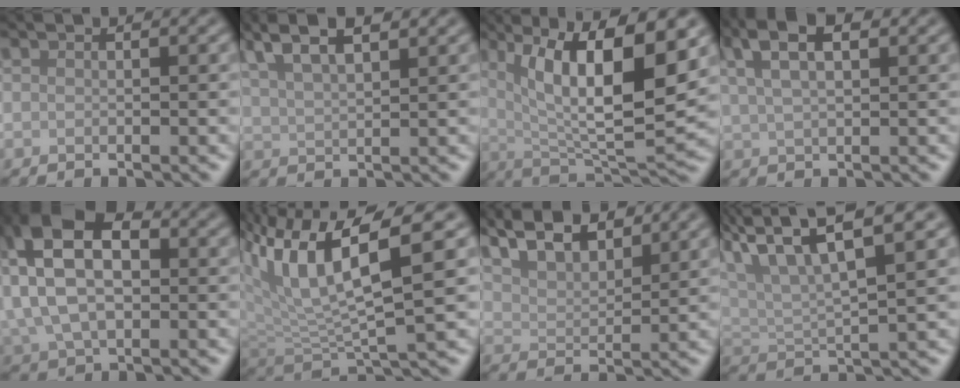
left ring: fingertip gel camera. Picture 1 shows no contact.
{"total": 6.5, "force": [4.4, 2.3, 4.3], "torque": [-0.079, 0.030, 0.059]}
{"total": 11.7, "force": [3.9, 3.3, 10.5], "torque": [-0.162, -0.007, 0.072]}
{"total": 5.5, "force": [2.9, 2.3, 4.0], "torque": [-0.075, 0.016, 0.049]}
{"total": 11.2, "force": [2.5, 6.9, 8.4], "torque": [-0.173, 0.021, 0.039]}
{"total": 8.9, "force": [3.7, 2.6, 7.6], "torque": [-0.150, 0.002, 0.071]}
{"total": 7.1, "force": [5.7, 2.5, 3.5], "torque": [-0.068, 0.018, 0.077]}
{"total": 6.8, "force": [4.0, 1.6, 5.3], "torque": [-0.096, 0.016, 0.069]}